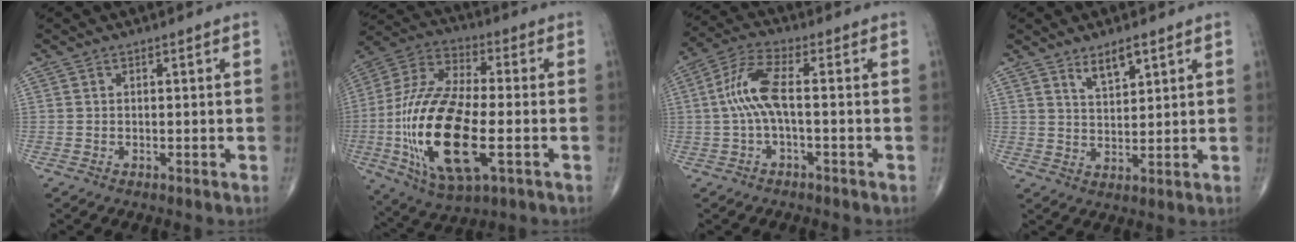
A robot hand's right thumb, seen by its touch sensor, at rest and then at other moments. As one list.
[{"total": 23.6, "force": [-4.9, 9.7, 21.0], "torque": [-0.444, 0.007, -0.077]}, {"total": 8.1, "force": [-0.3, 2.4, 7.8], "torque": [-0.183, 0.028, -0.010]}, {"total": 4.9, "force": [3.3, 1.7, 3.2], "torque": [-0.046, -0.026, 0.062]}]